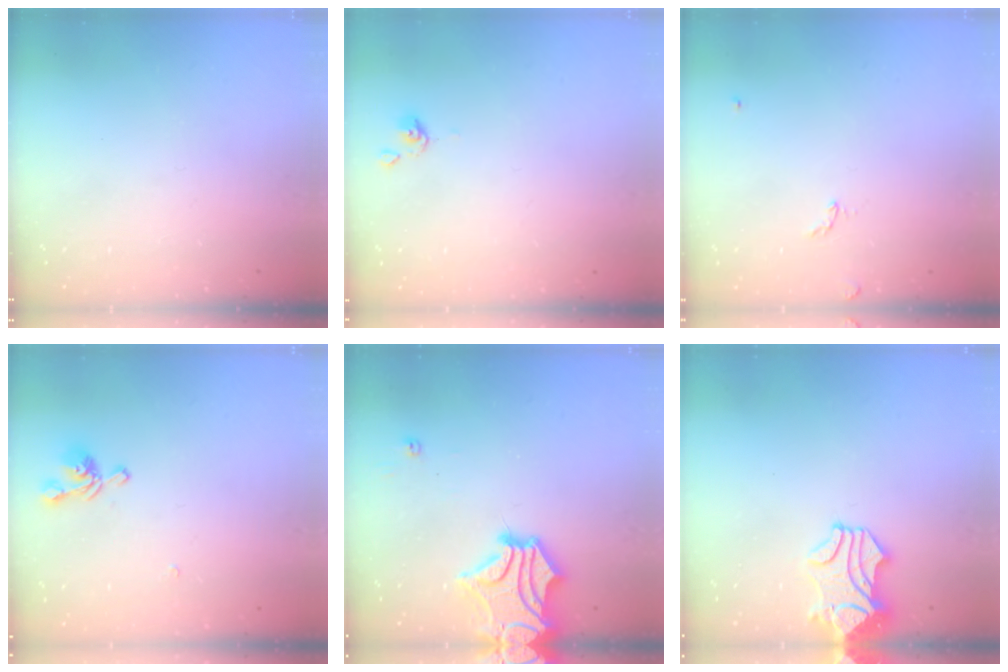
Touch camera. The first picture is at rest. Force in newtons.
{"total": 0.9, "press": 0.8, "slide": 0.2}
{"total": 2.8, "press": 2.8, "slide": 0.3}
{"total": 1.6, "press": 1.3, "slide": 0.9}
{"total": 8.1, "press": 7.6, "slide": 2.7}
{"total": 1.1, "press": 0.4, "slide": 1.0}